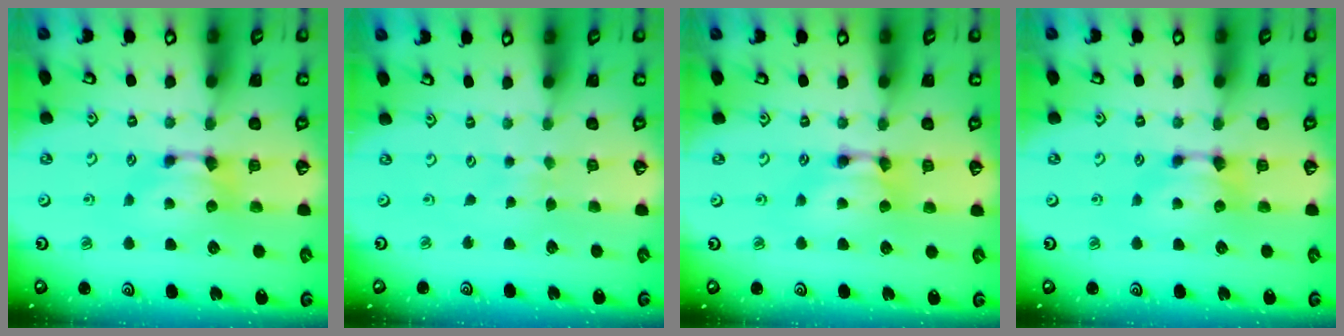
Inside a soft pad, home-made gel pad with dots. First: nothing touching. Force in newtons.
{"total": 4.5, "press": 4.4, "slide": 0.3}
{"total": 1.7, "press": 1.7, "slide": 0.2}
{"total": 0.0}